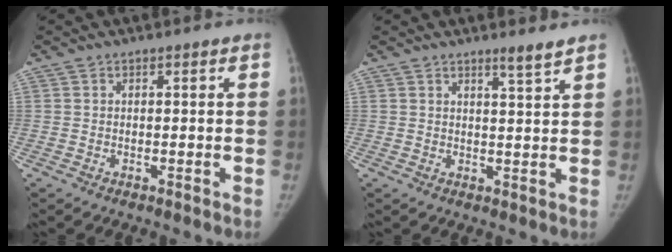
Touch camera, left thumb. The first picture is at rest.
{"total": 2.6, "force": [2.2, -0.4, 1.4], "torque": [-0.017, -0.024, 0.035]}